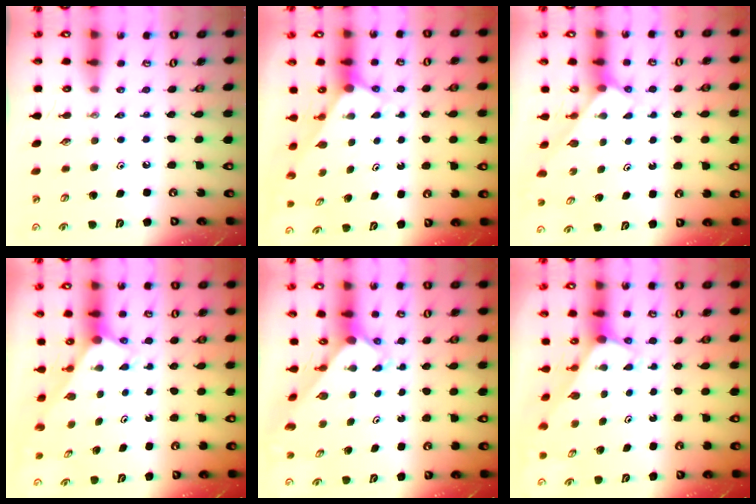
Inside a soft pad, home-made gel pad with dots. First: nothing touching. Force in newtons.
{"total": 2.9, "press": 2.9, "slide": 0.0}
{"total": 2.1, "press": 2.1, "slide": 0.3}
{"total": 2.6, "press": 2.6, "slide": 0.1}
{"total": 2.3, "press": 2.3, "slide": 0.1}
{"total": 3.1, "press": 3.1, "slide": 0.0}